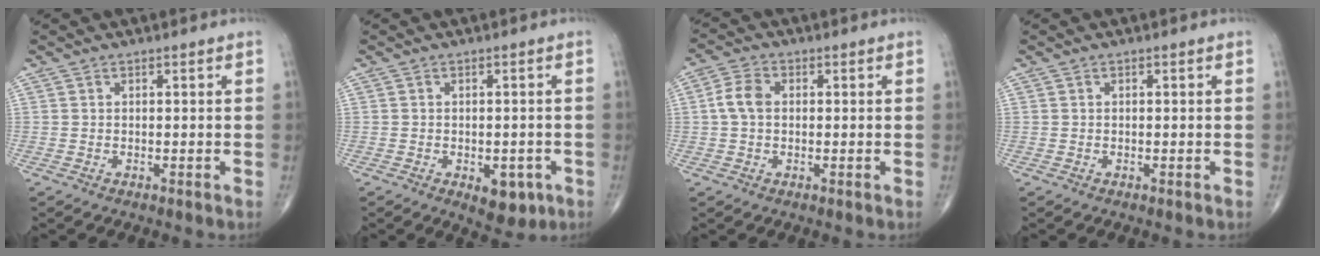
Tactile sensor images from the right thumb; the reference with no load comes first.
{"total": 5.8, "force": [-2.3, 3.2, 4.2], "torque": [-0.035, 0.003, -0.020]}
{"total": 4.6, "force": [0.3, 3.2, 3.3], "torque": [-0.071, 0.012, -0.001]}
{"total": 0.0}